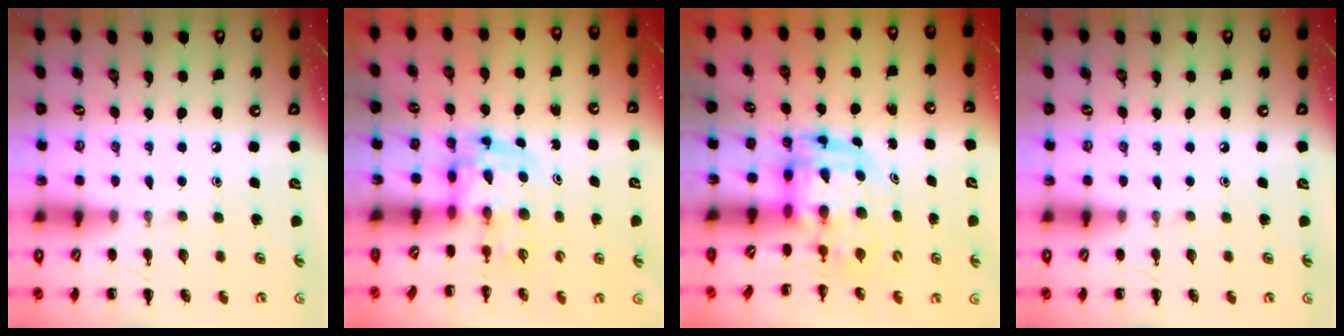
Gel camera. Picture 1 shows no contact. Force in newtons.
{"total": 3.7, "press": 3.6, "slide": 0.6}
{"total": 3.5, "press": 3.4, "slide": 0.7}
{"total": 0.0}